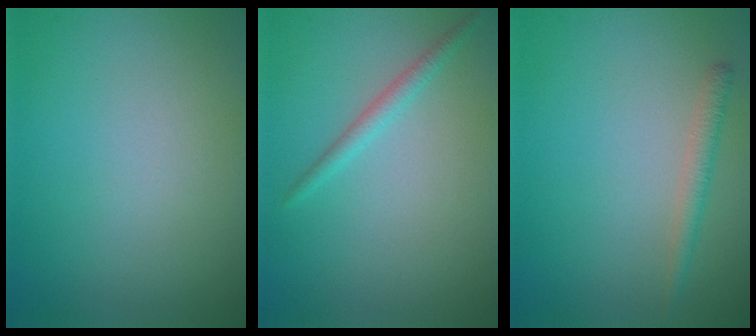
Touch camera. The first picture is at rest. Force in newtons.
{"total": 1.4, "press": 1.4, "slide": 0.0}
{"total": 1.5, "press": 1.5, "slide": 0.1}